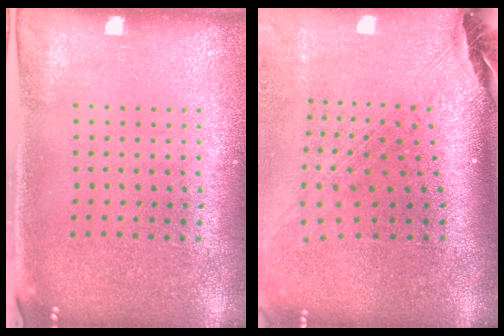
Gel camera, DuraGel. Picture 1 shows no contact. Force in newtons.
{"total": 2.8, "press": 2.1, "slide": 1.9}